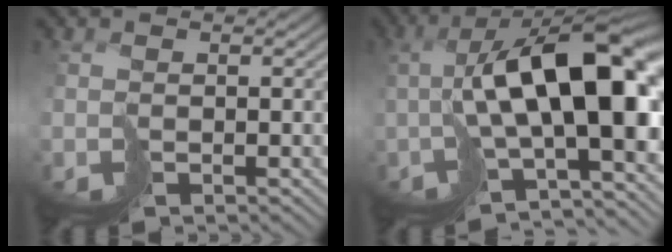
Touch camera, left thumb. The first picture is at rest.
{"total": 15.7, "force": [-0.2, 6.4, 14.3], "torque": [-0.229, 0.006, 0.017]}